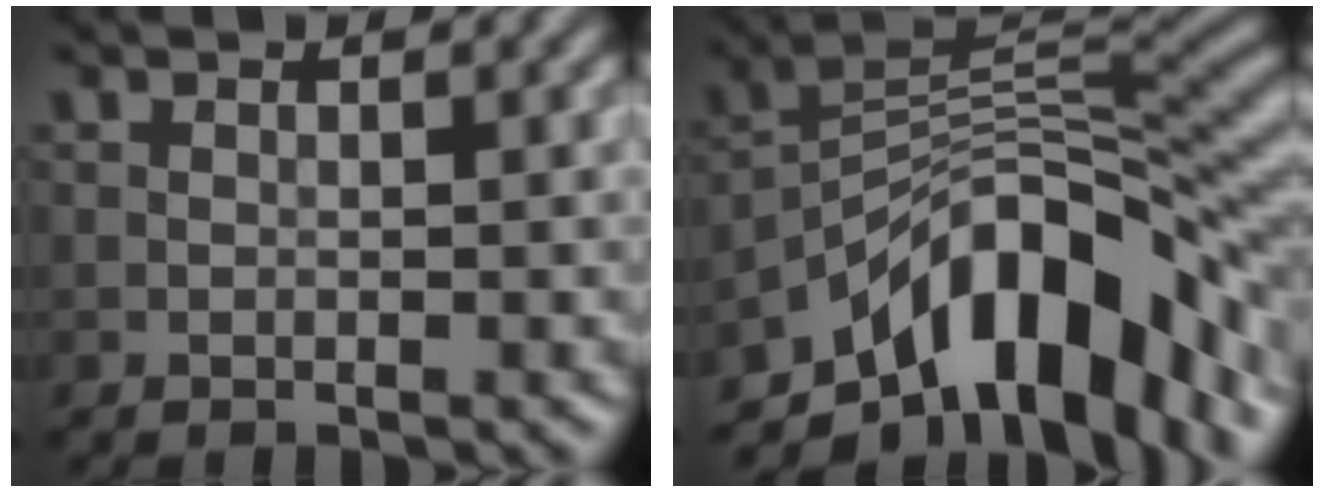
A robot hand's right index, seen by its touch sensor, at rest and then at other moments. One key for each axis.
{"total": 12.3, "fx": -7.3, "fy": 5.0, "fz": 8.6, "tx": -0.114, "ty": 0.012, "tz": -0.136}